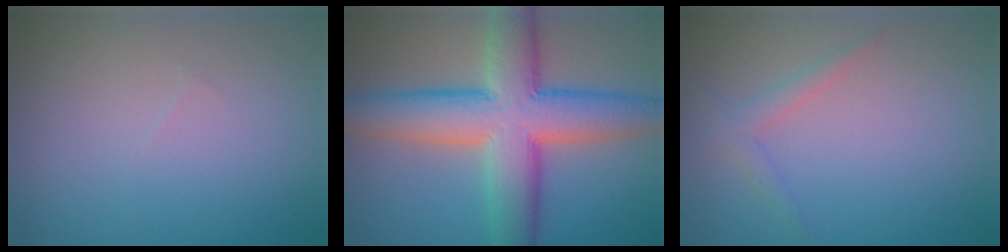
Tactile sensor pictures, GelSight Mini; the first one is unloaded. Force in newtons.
{"total": 10.8, "press": 10.8, "slide": 0.4}
{"total": 1.4, "press": 1.4, "slide": 0.1}